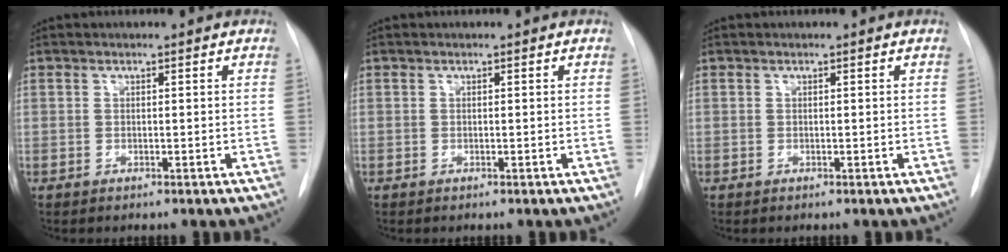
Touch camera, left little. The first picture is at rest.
{"total": 0.0}
{"total": 0.0}